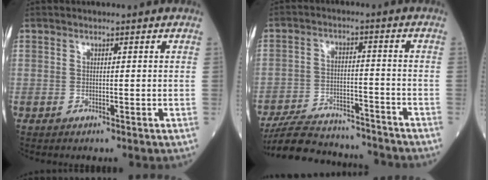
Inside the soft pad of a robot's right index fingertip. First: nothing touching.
{"total": 16.5, "force": [-15.1, 4.5, 4.9], "torque": [-0.104, 0.008, -0.232]}